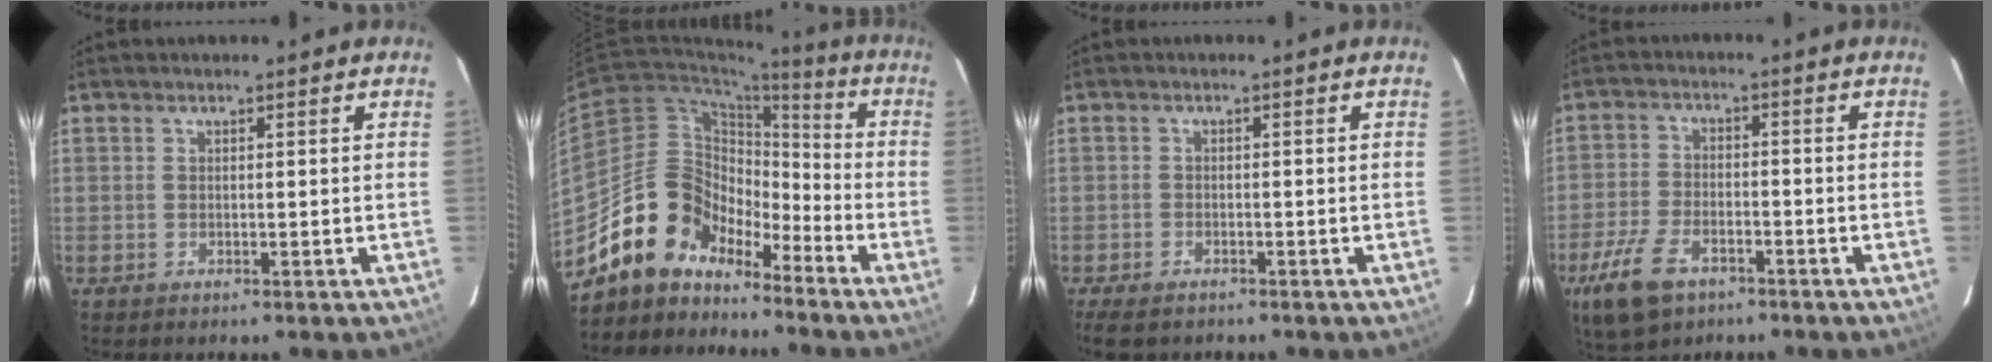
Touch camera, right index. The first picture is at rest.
{"total": 13.3, "force": [-10.6, 7.5, 3.0], "torque": [-0.059, 0.040, -0.196]}
{"total": 5.2, "force": [-4.0, 2.4, 2.3], "torque": [-0.064, -0.013, -0.071]}
{"total": 10.9, "force": [-6.4, 5.8, 6.5], "torque": [-0.164, -0.010, -0.121]}